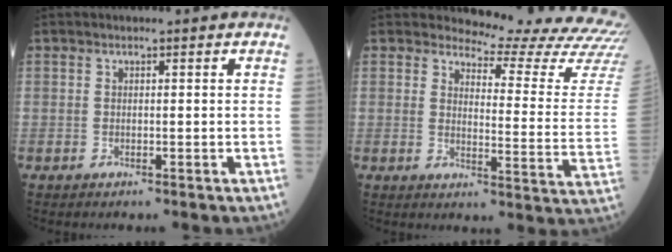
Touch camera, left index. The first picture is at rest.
{"total": 17.6, "force": [17.3, -0.1, 3.1], "torque": [-0.033, -0.160, 0.175]}